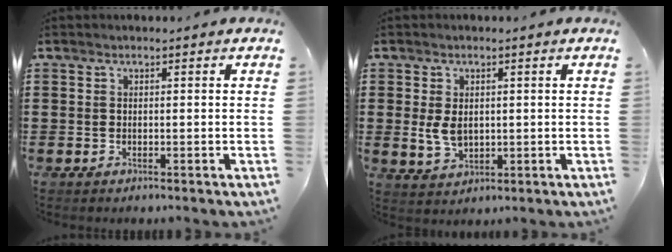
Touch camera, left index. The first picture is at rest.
{"total": 3.9, "force": [0.3, 2.5, 2.9], "torque": [-0.075, 0.001, 0.002]}